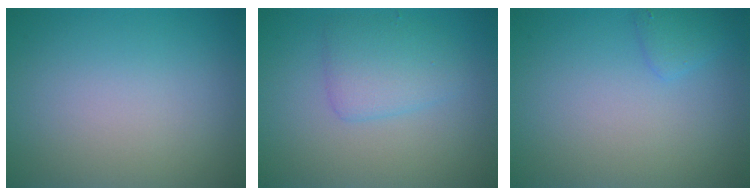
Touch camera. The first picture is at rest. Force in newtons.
{"total": 2.8, "press": 2.8, "slide": 0.1}
{"total": 1.3, "press": 1.3, "slide": 0.1}